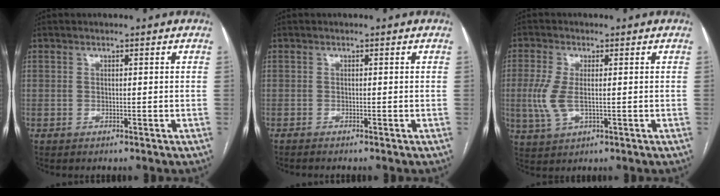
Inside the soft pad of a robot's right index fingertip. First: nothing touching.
{"total": 1.4, "force": [-1.3, -0.1, 0.6], "torque": [-0.006, 0.000, -0.017]}
{"total": 5.5, "force": [-0.3, 2.3, 5.0], "torque": [-0.132, -0.010, -0.004]}